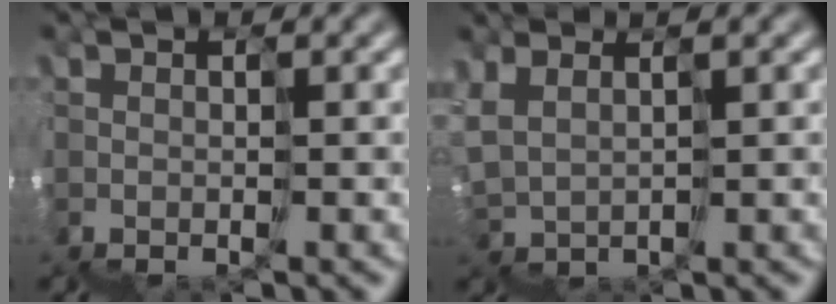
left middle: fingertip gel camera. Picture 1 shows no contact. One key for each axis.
{"total": 2.8, "fx": 2.3, "fy": -0.4, "fz": -1.6, "tx": 0.004, "ty": 0.030, "tz": 0.049}